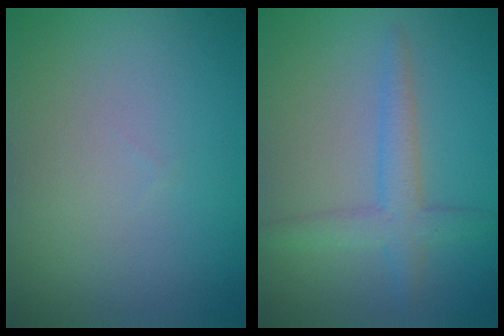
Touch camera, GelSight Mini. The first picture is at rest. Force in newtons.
{"total": 2.8, "press": 2.8, "slide": 0.1}